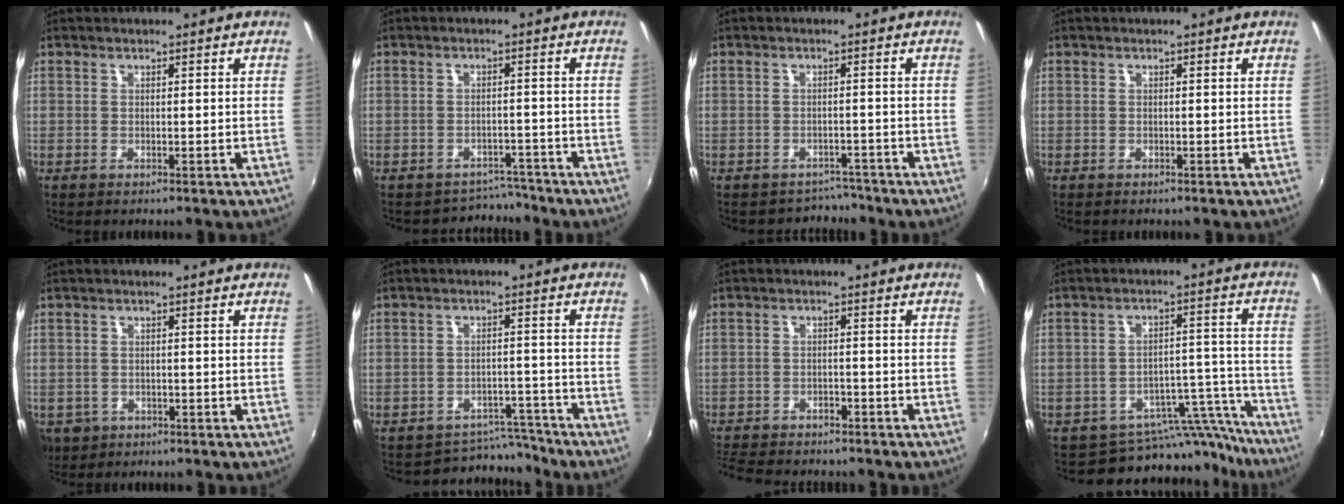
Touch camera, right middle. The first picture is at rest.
{"total": 4.3, "force": [-3.9, 1.6, -1.0], "torque": [0.020, 0.012, -0.056]}
{"total": 3.6, "force": [-3.2, 1.4, -0.9], "torque": [0.016, 0.007, -0.047]}
{"total": 0.0}
{"total": 6.3, "force": [-2.5, 5.1, 2.5], "torque": [-0.064, -0.014, -0.033]}
{"total": 7.2, "force": [-6.9, 2.0, -0.6], "torque": [0.011, 0.024, -0.099]}
{"total": 10.0, "force": [-8.9, 3.1, 3.2], "torque": [-0.092, -0.013, -0.142]}
{"total": 14.7, "force": [-13.8, 5.0, 1.3], "torque": [-0.005, 0.052, -0.183]}